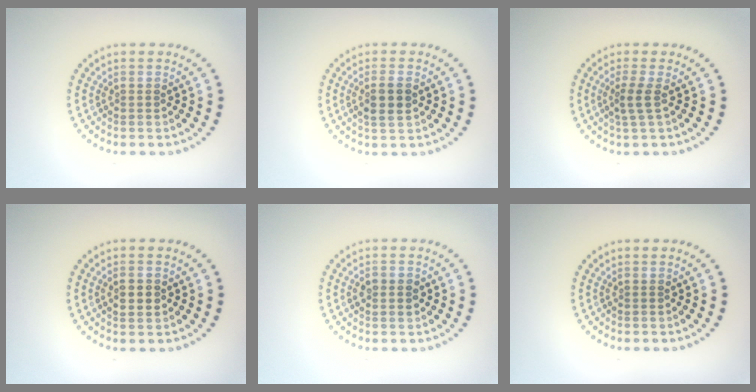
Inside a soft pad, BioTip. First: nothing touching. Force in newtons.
{"total": 2.4, "press": 2.3, "slide": 0.7}
{"total": 2.0, "press": 1.4, "slide": 1.4}
{"total": 1.5, "press": 1.5, "slide": 0.2}
{"total": 2.0, "press": 2.0, "slide": 0.0}
{"total": 0.0}